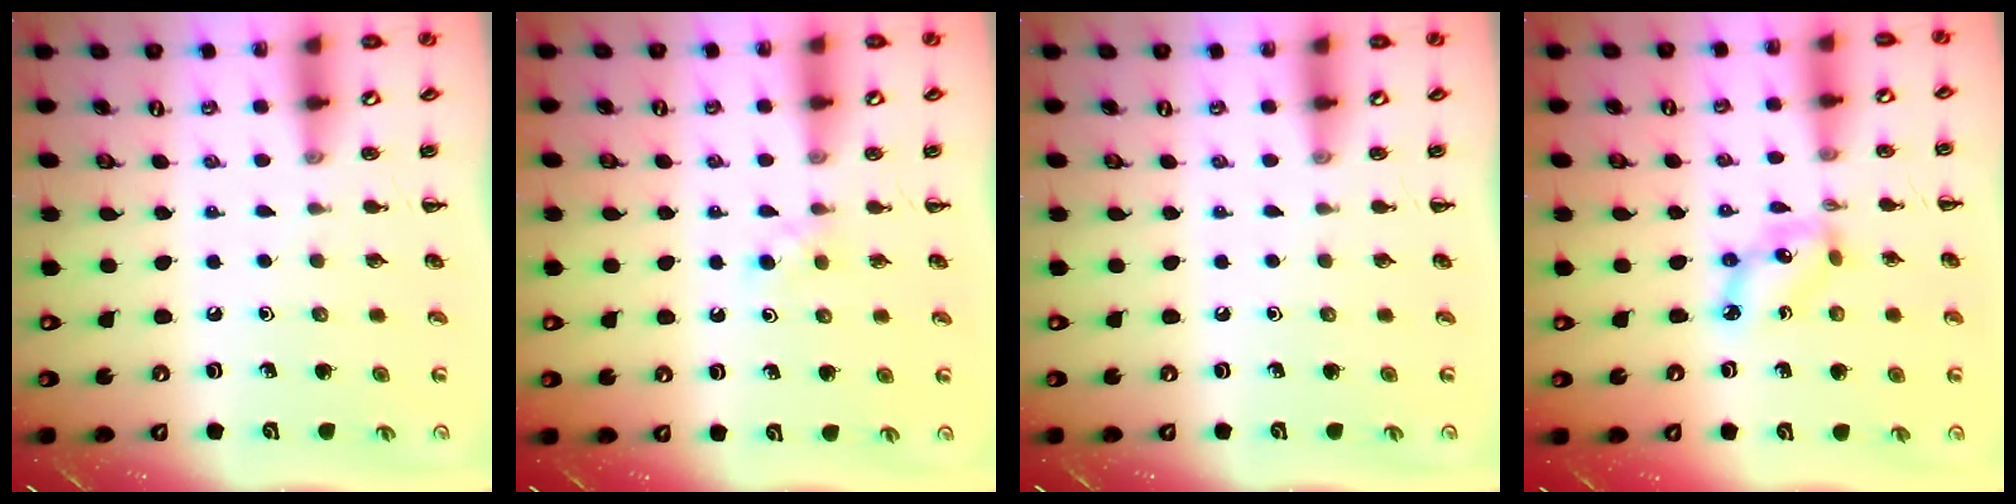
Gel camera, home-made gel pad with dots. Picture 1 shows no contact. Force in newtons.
{"total": 2.7, "press": 2.5, "slide": 1.1}
{"total": 0.0}
{"total": 6.2, "press": 6.0, "slide": 1.6}